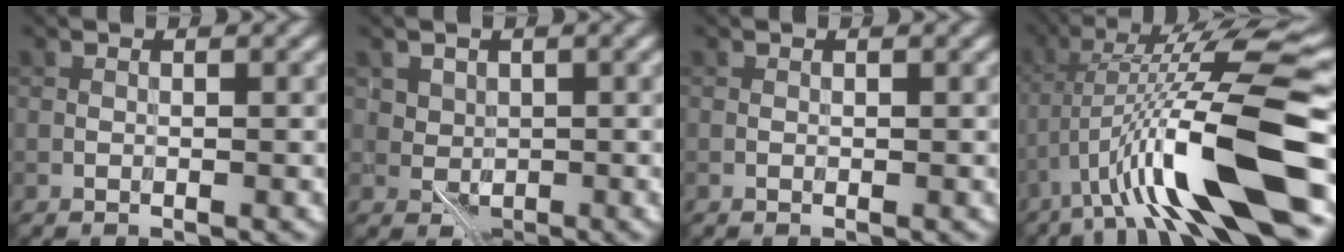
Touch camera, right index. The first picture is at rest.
{"total": 2.4, "force": [0.7, 2.0, 1.1], "torque": [-0.015, 0.000, 0.016]}
{"total": 0.0}
{"total": 12.2, "force": [-2.8, 1.9, 11.8], "torque": [-0.199, 0.021, -0.045]}